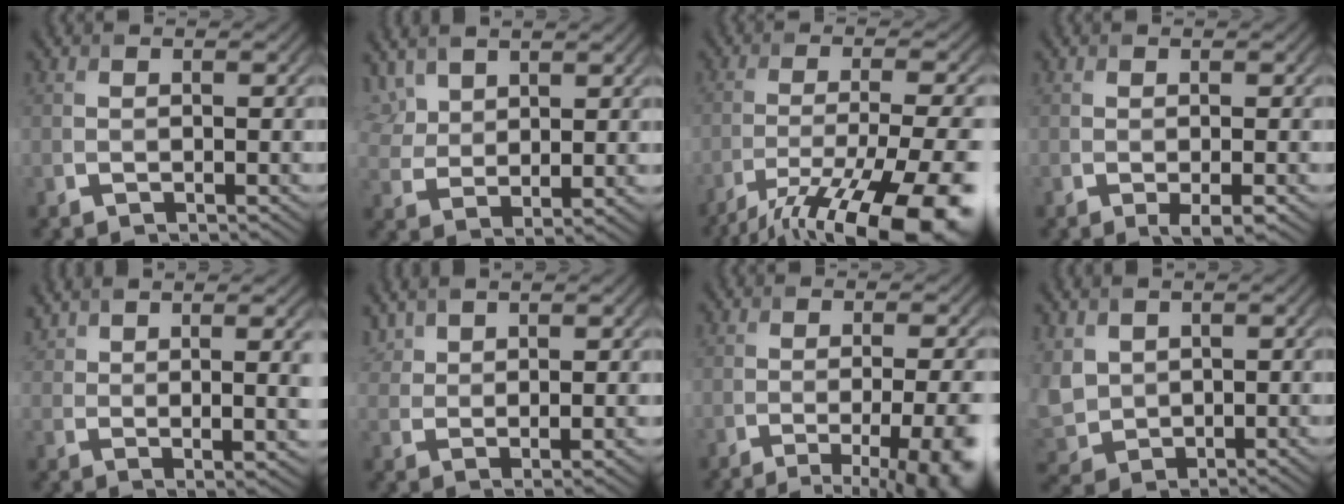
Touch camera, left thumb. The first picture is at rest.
{"total": 5.8, "force": [4.4, 2.6, 2.7], "torque": [-0.071, 0.007, 0.093]}
{"total": 17.4, "force": [-12.0, 4.4, 11.8], "torque": [-0.175, -0.027, -0.175]}
{"total": 1.6, "force": [-0.5, 0.3, 1.5], "torque": [-0.027, -0.001, -0.006]}
{"total": 9.0, "force": [5.1, 2.5, 7.0], "torque": [-0.131, 0.010, 0.093]}
{"total": 5.4, "force": [4.2, 1.7, 2.8], "torque": [-0.070, 0.008, 0.090]}
{"total": 11.8, "force": [-4.6, 3.8, 10.2], "torque": [-0.094, 0.001, -0.050]}
{"total": 5.8, "force": [2.7, 4.2, 2.8], "torque": [-0.099, -0.003, 0.063]}